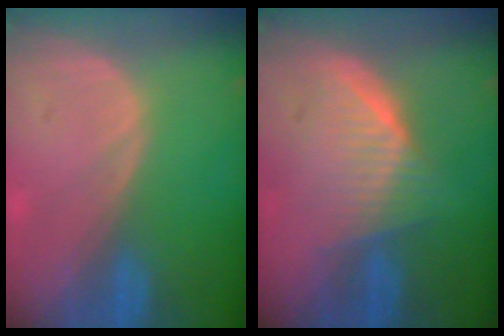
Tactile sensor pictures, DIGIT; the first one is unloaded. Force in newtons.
{"total": 6.1, "press": 6.1, "slide": 0.9}